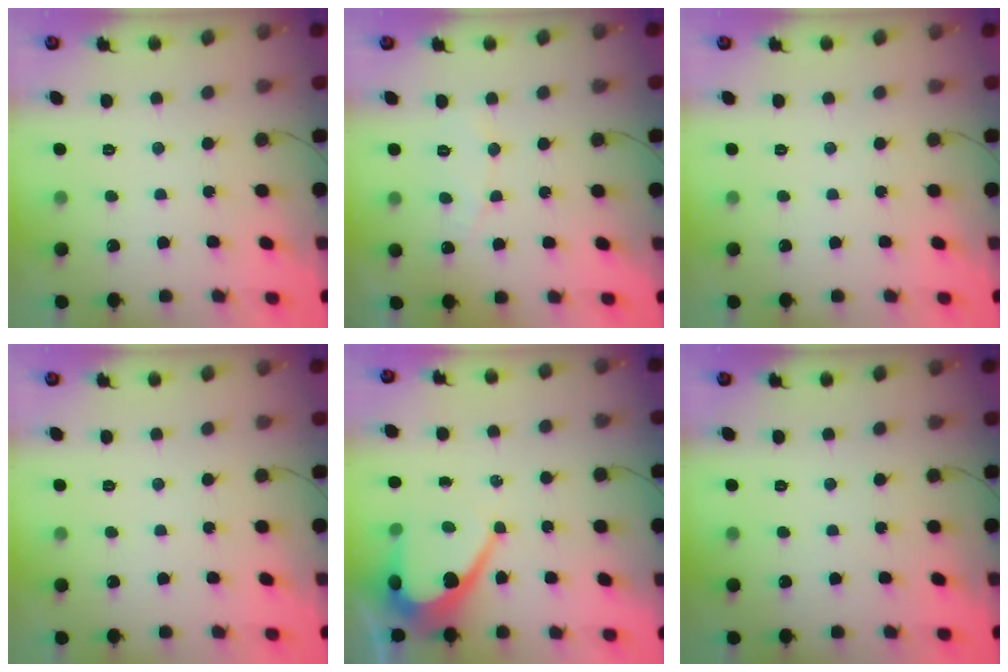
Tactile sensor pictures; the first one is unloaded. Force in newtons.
{"total": 4.9, "press": 4.9, "slide": 0.5}
{"total": 0.0}
{"total": 0.0}
{"total": 9.5, "press": 9.5, "slide": 0.8}
{"total": 0.0}